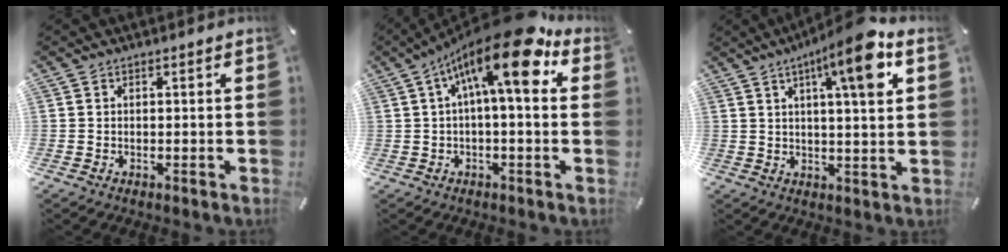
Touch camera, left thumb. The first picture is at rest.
{"total": 17.3, "force": [7.2, 4.4, 15.1], "torque": [-0.255, -0.040, 0.108]}
{"total": 13.0, "force": [5.7, 2.3, 11.5], "torque": [-0.177, -0.016, 0.084]}